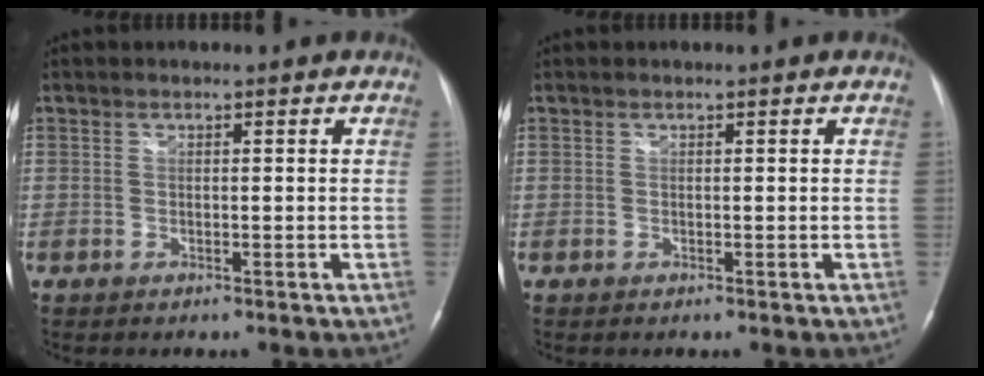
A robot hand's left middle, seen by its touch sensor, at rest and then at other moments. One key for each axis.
{"total": 0.0}